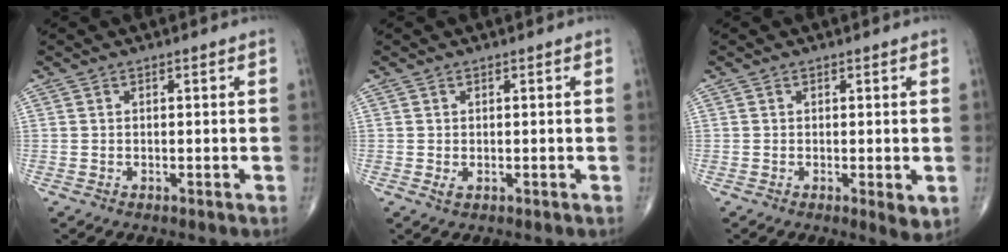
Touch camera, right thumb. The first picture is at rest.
{"total": 0.8, "force": [0.0, 0.5, 0.6], "torque": [-0.009, 0.001, 0.001]}
{"total": 2.5, "force": [-0.3, 0.8, 2.3], "torque": [-0.034, -0.010, -0.007]}